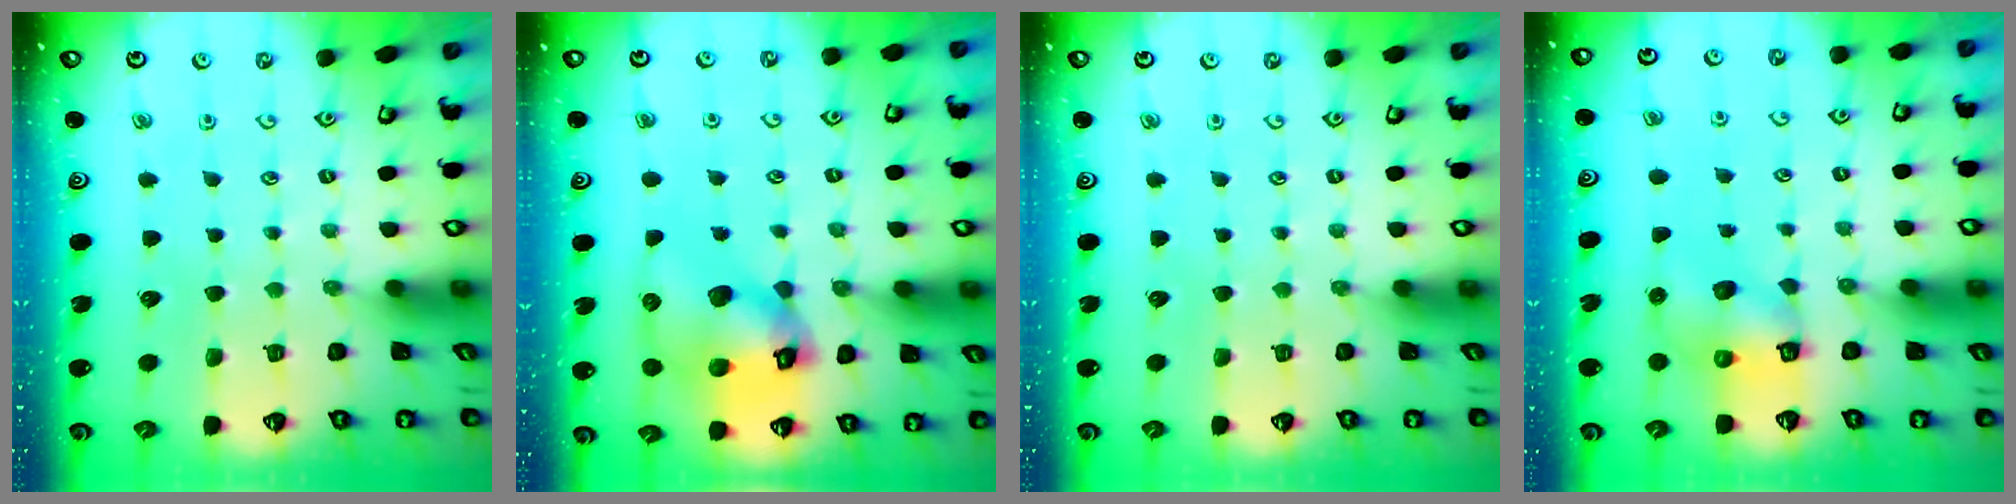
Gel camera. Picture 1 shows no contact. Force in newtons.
{"total": 14.9, "press": 14.7, "slide": 2.0}
{"total": 0.0}
{"total": 6.4, "press": 6.3, "slide": 0.8}